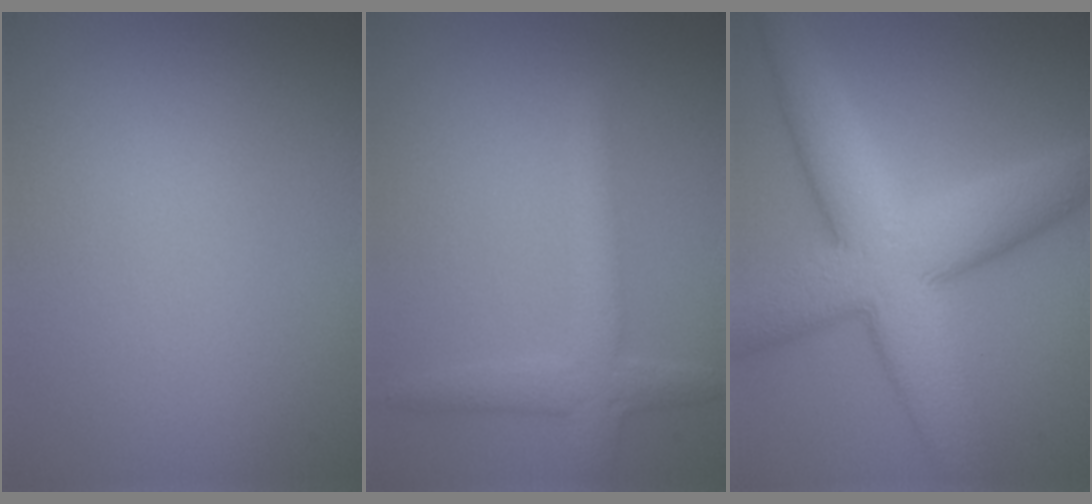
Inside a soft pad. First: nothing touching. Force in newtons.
{"total": 3.1, "press": 3.1, "slide": 0.1}
{"total": 9.9, "press": 9.9, "slide": 0.5}